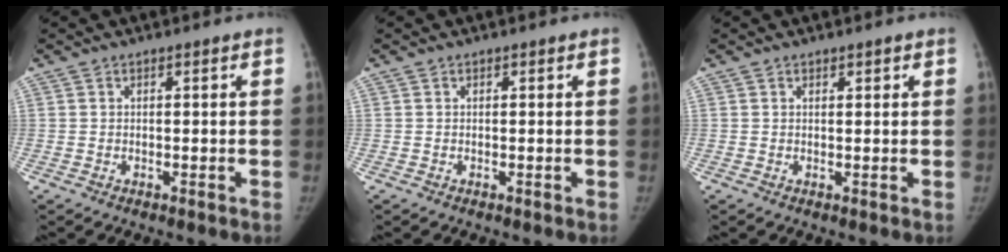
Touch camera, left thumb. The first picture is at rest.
{"total": 0.0}
{"total": 0.9, "force": [0.6, 0.4, 0.5], "torque": [-0.001, -0.003, 0.009]}